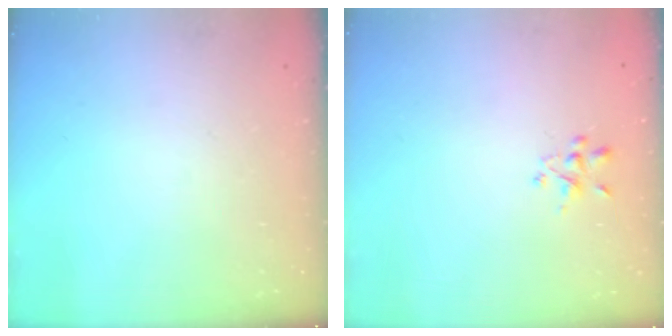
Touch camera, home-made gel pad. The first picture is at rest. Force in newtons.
{"total": 2.2, "press": 2.0, "slide": 1.0}